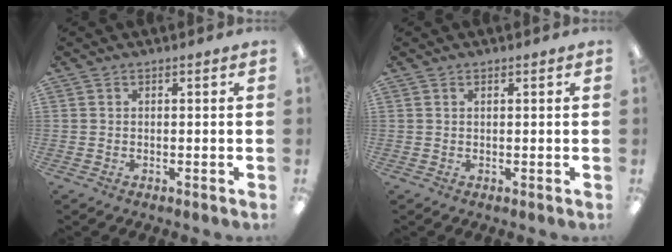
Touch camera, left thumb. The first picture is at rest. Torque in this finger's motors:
{"motor_torque": [0.02, -0.08, -0.20, 0.03, -0.04]}